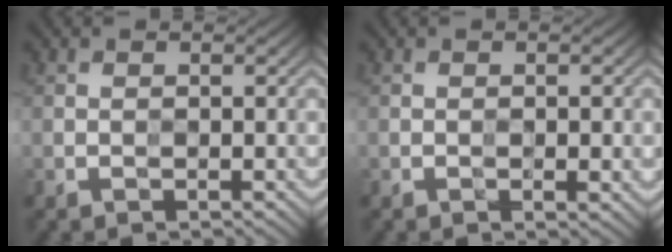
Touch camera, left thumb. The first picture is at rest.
{"total": 1.6, "force": [-0.2, 0.6, 1.5], "torque": [-0.020, -0.003, -0.001]}